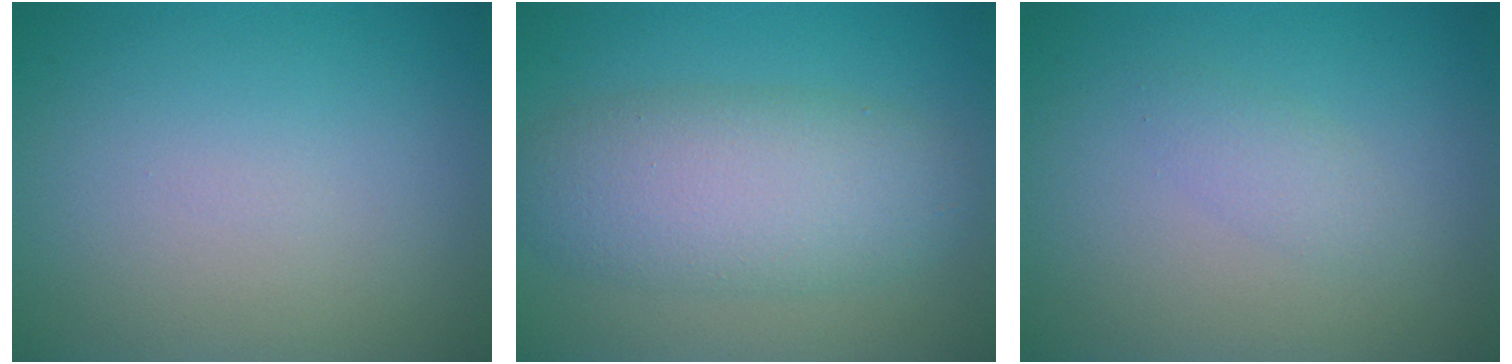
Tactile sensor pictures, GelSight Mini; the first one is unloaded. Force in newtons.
{"total": 6.4, "press": 6.4, "slide": 0.1}
{"total": 1.4, "press": 1.3, "slide": 0.1}